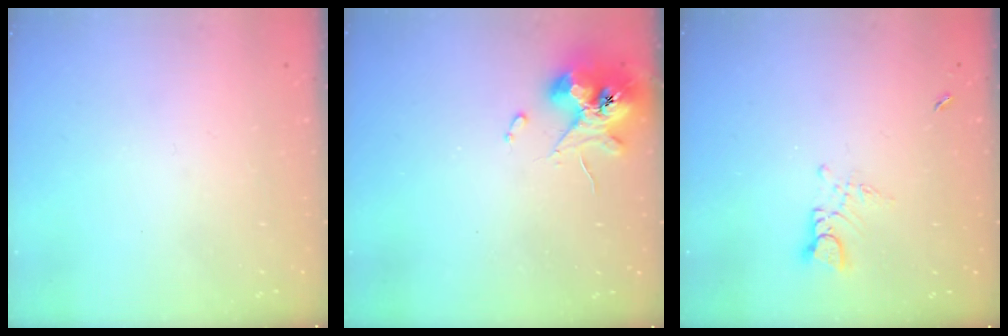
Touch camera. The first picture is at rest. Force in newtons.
{"total": 10.9, "press": 10.8, "slide": 1.5}
{"total": 3.3, "press": 3.2, "slide": 0.4}